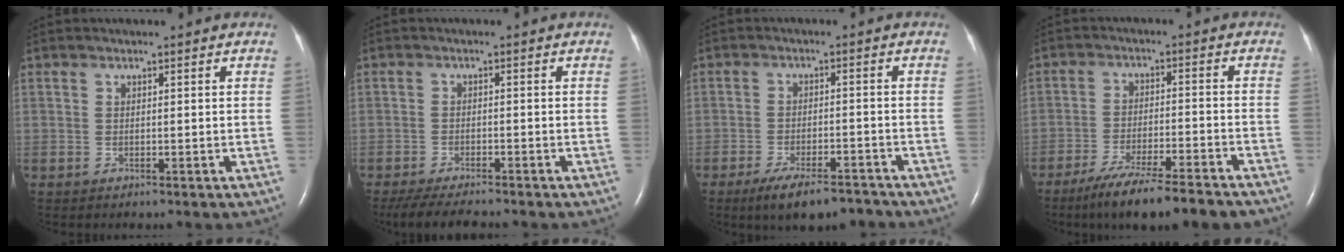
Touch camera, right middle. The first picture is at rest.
{"total": 7.2, "force": [-6.3, 0.8, 3.3], "torque": [-0.056, -0.021, -0.101]}
{"total": 8.1, "force": [-6.4, 2.3, 4.4], "torque": [-0.075, -0.009, -0.108]}
{"total": 13.8, "force": [-11.3, 1.0, 7.9], "torque": [-0.129, -0.030, -0.178]}